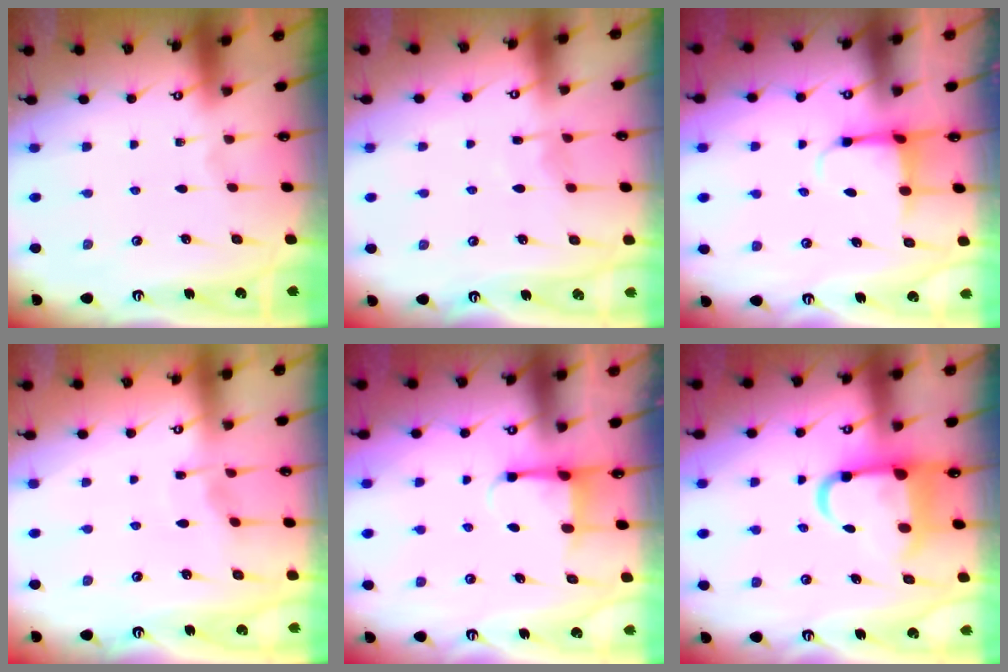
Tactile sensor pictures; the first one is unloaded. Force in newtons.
{"total": 6.0, "press": 6.0, "slide": 0.6}
{"total": 3.7, "press": 3.3, "slide": 1.6}
{"total": 3.5, "press": 3.5, "slide": 0.5}
{"total": 3.0, "press": 3.0, "slide": 0.8}
{"total": 10.9, "press": 10.6, "slide": 2.4}